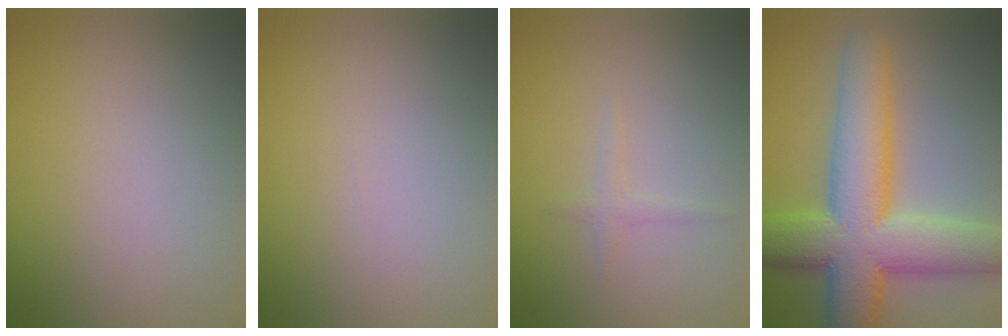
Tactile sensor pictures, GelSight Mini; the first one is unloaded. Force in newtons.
{"total": 0.0}
{"total": 0.8, "press": 0.8, "slide": 0.1}
{"total": 10.8, "press": 10.8, "slide": 0.4}